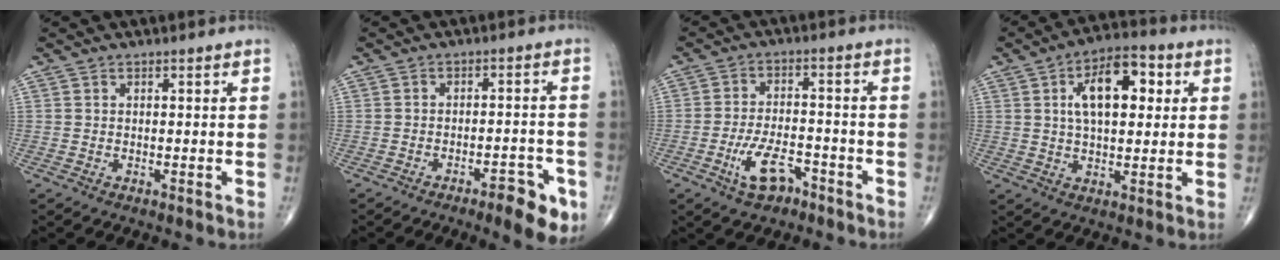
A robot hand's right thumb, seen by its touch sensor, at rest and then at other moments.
{"total": 8.0, "force": [-4.3, 2.4, 6.3], "torque": [-0.069, 0.021, -0.054]}
{"total": 7.4, "force": [-4.1, 3.5, 5.0], "torque": [-0.089, 0.025, -0.071]}
{"total": 12.8, "force": [3.3, 6.5, 10.5], "torque": [-0.144, 0.010, 0.048]}